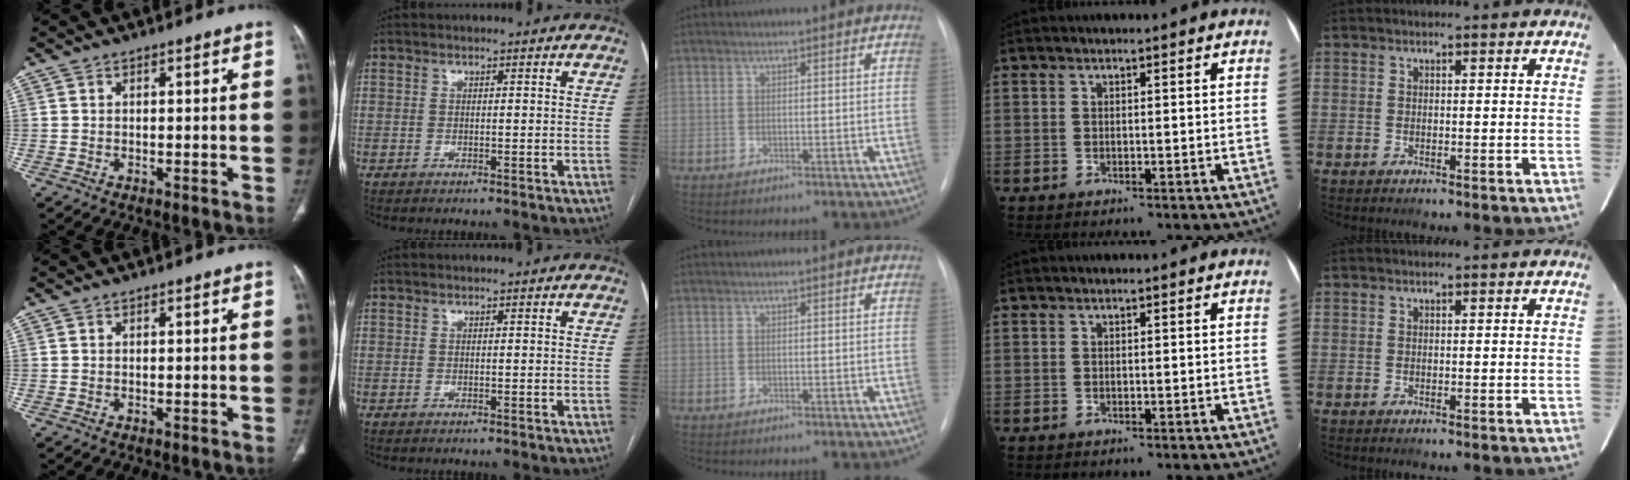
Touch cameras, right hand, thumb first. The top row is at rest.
{}